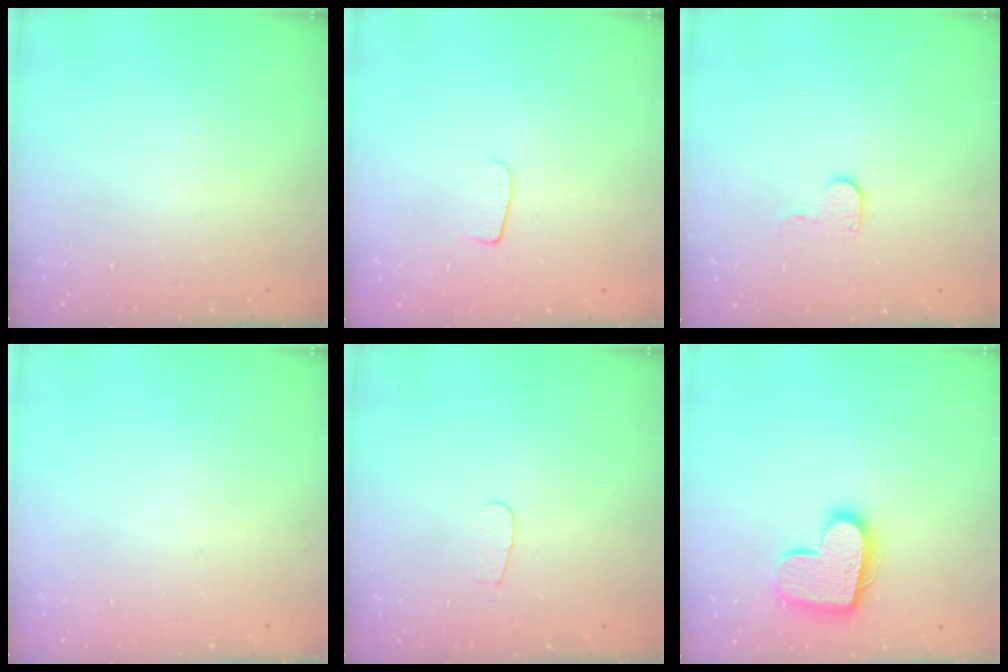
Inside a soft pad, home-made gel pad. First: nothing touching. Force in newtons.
{"total": 6.0, "press": 6.0, "slide": 0.6}
{"total": 4.7, "press": 4.7, "slide": 0.5}
{"total": 0.0}
{"total": 3.1, "press": 3.1, "slide": 0.3}
{"total": 16.4, "press": 16.4, "slide": 1.2}